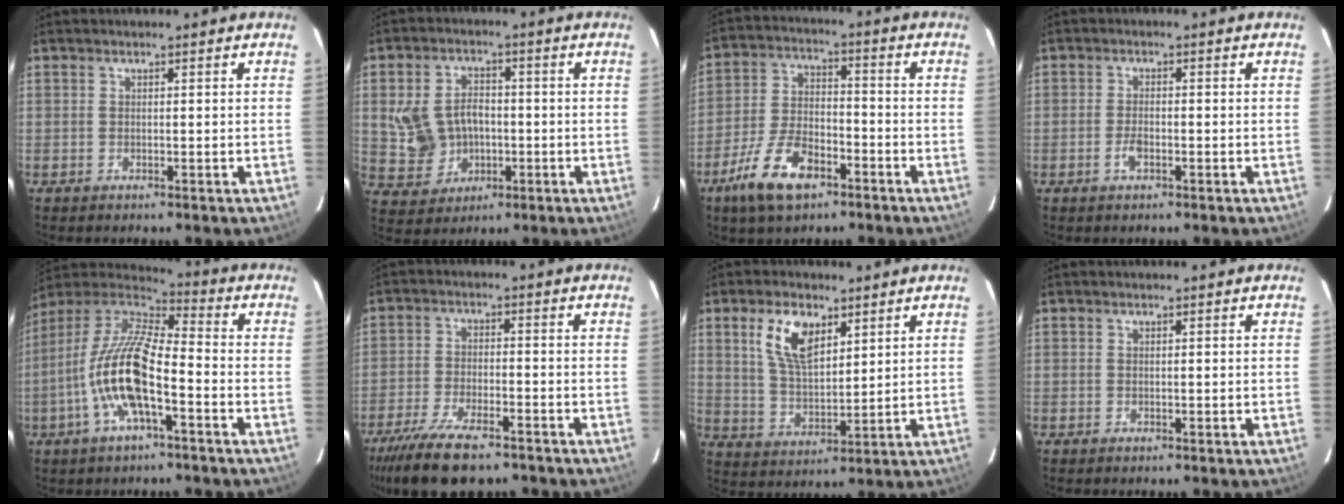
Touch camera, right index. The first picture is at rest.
{"total": 10.1, "force": [-0.7, 8.2, 5.8], "torque": [-0.133, 0.014, 0.010]}
{"total": 12.1, "force": [-7.3, 5.4, 8.0], "torque": [-0.176, -0.002, -0.135]}
{"total": 2.5, "force": [-1.2, 1.1, 1.9], "torque": [-0.042, 0.000, -0.023]}
{"total": 15.9, "force": [-5.4, 4.9, 14.2], "torque": [-0.280, -0.004, -0.109]}
{"total": 13.8, "force": [-10.3, 4.4, 7.9], "torque": [-0.181, -0.033, -0.181]}
{"total": 9.6, "force": [4.7, 4.7, 6.9], "torque": [-0.133, 0.010, 0.099]}
{"total": 0.0}